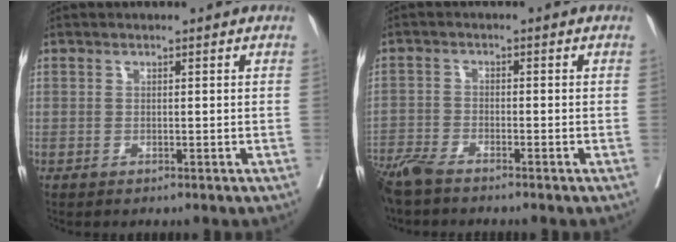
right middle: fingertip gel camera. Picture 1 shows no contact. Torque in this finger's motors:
{"motor_torque": [1.06, -1.08, 0.32, 0.14]}